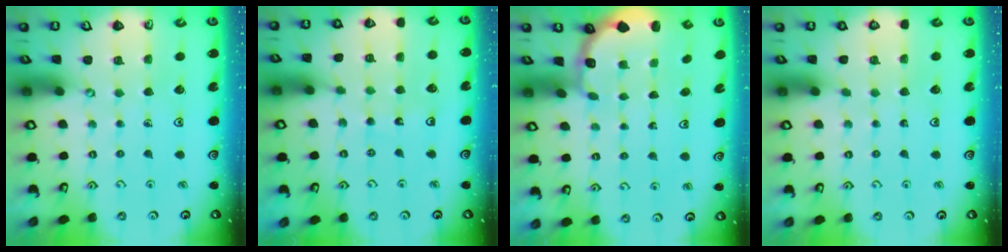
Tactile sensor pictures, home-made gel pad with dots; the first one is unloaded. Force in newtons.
{"total": 6.7, "press": 5.9, "slide": 3.1}
{"total": 1.9, "press": 1.8, "slide": 0.8}
{"total": 0.0}